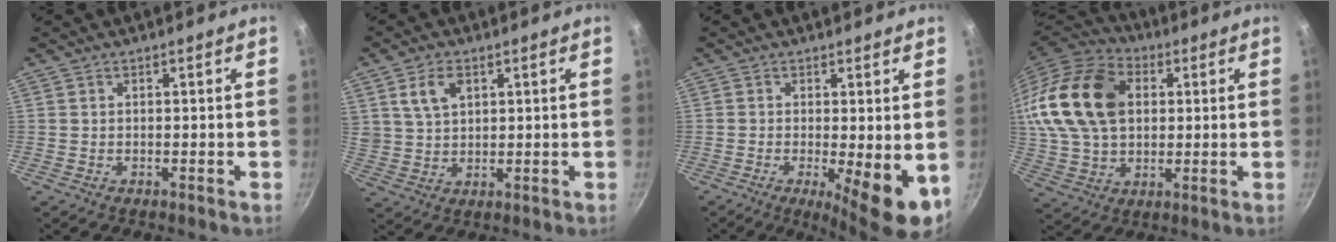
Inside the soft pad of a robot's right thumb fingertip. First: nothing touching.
{"total": 6.7, "force": [2.8, 4.5, 4.1], "torque": [-0.063, -0.006, 0.059]}
{"total": 8.4, "force": [-1.5, 2.0, 8.0], "torque": [-0.109, -0.010, -0.013]}
{"total": 23.5, "force": [5.2, 16.3, 16.1], "torque": [-0.306, 0.017, 0.091]}